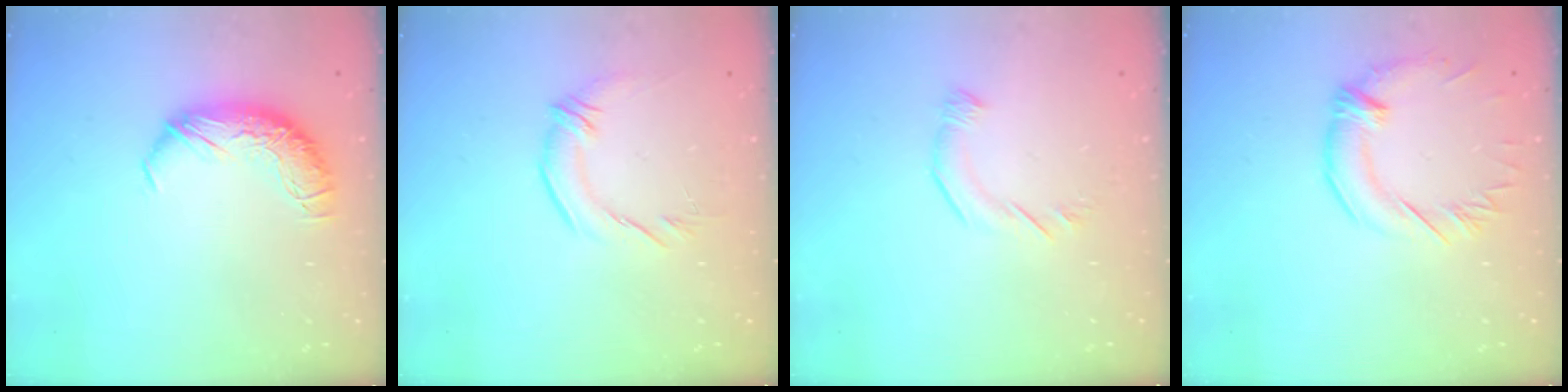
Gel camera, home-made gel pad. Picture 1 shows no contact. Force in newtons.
{"total": 1.8, "press": 0.7, "slide": 1.7}
{"total": 5.3, "press": 5.3, "slide": 0.2}
{"total": 1.1, "press": 0.1, "slide": 1.1}